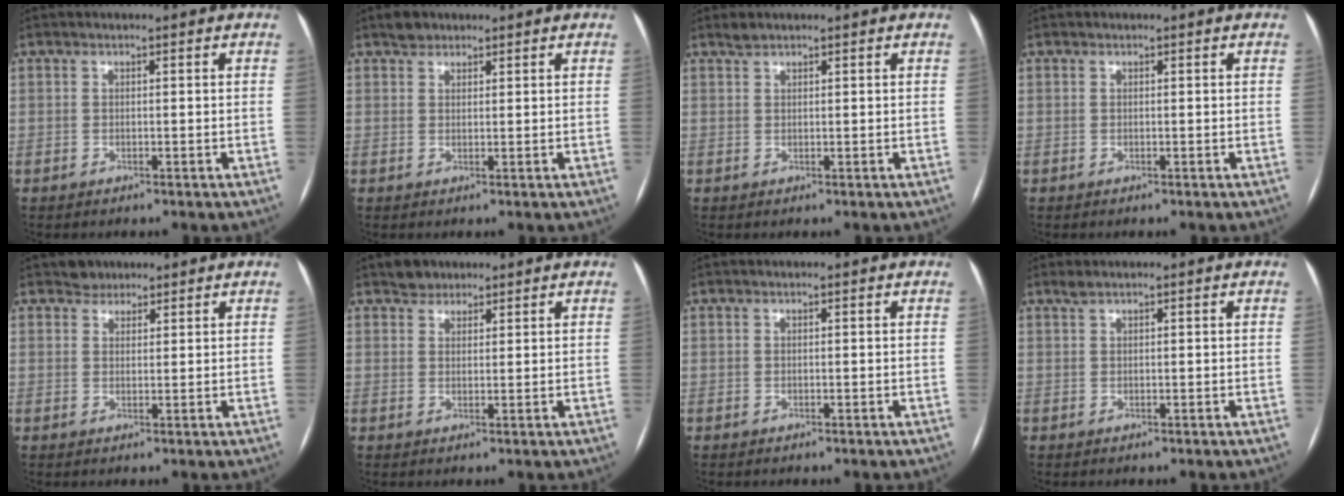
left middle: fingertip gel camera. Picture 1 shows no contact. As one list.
[{"total": 1.9, "force": [1.5, 1.1, 0.3], "torque": [-0.007, 0.005, 0.026]}, {"total": 1.0, "force": [0.9, 0.2, 0.2], "torque": [-0.009, 0.004, 0.022]}, {"total": 0.0}, {"total": 2.2, "force": [1.8, 1.3, -0.2], "torque": [0.004, 0.004, 0.026]}, {"total": 2.4, "force": [2.0, 1.4, 0.1], "torque": [-0.003, 0.006, 0.031]}, {"total": 0.0}, {"total": 0.8, "force": [0.8, -0.1, 0.2], "torque": [-0.009, 0.004, 0.021]}]